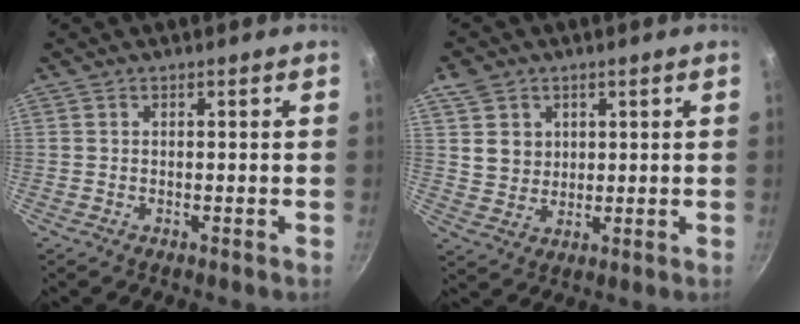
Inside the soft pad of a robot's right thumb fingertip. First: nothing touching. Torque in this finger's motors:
{"motor_torque": [-1.00, 1.14, 0.31, -0.16, 0.06]}